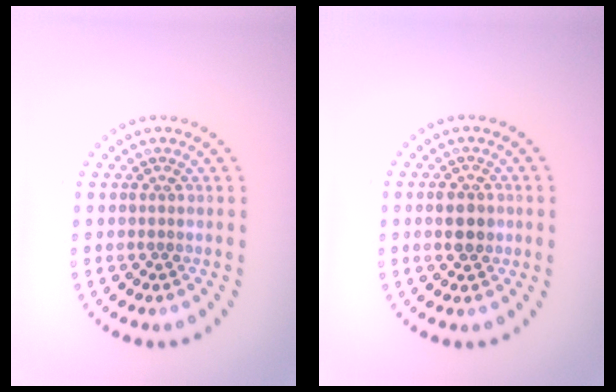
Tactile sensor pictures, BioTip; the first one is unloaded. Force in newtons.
{"total": 2.7, "press": 2.7, "slide": 0.1}